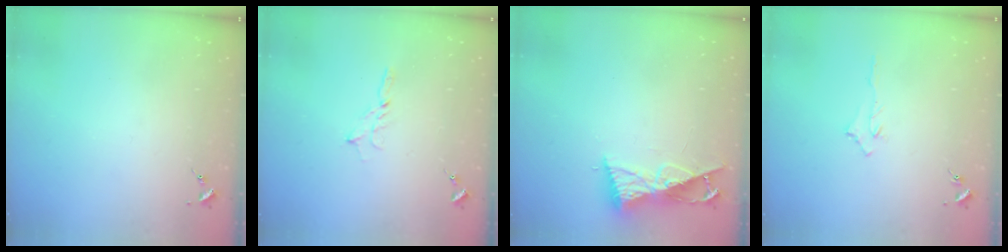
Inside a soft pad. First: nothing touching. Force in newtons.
{"total": 2.5, "press": 2.5, "slide": 0.2}
{"total": 8.9, "press": 8.9, "slide": 0.5}
{"total": 2.9, "press": 2.9, "slide": 0.4}